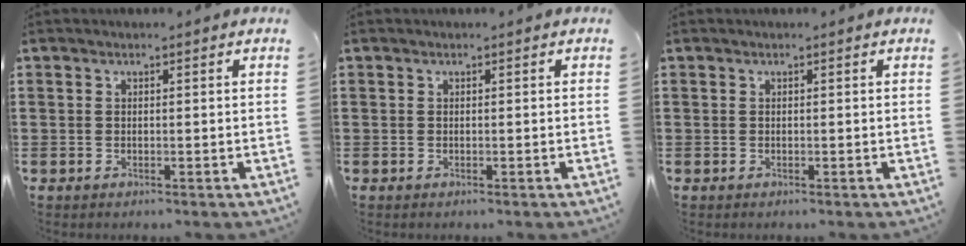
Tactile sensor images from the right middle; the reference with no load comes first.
{"total": 0.0}
{"total": 0.0}